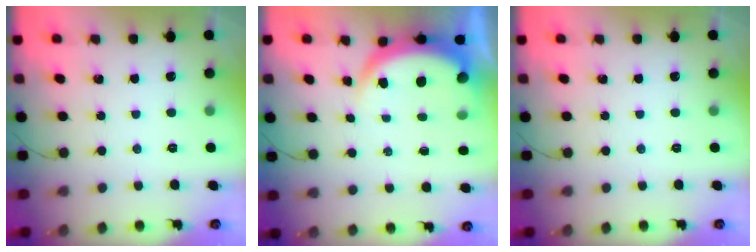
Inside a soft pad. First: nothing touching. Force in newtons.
{"total": 6.4, "press": 6.3, "slide": 1.0}
{"total": 0.0}